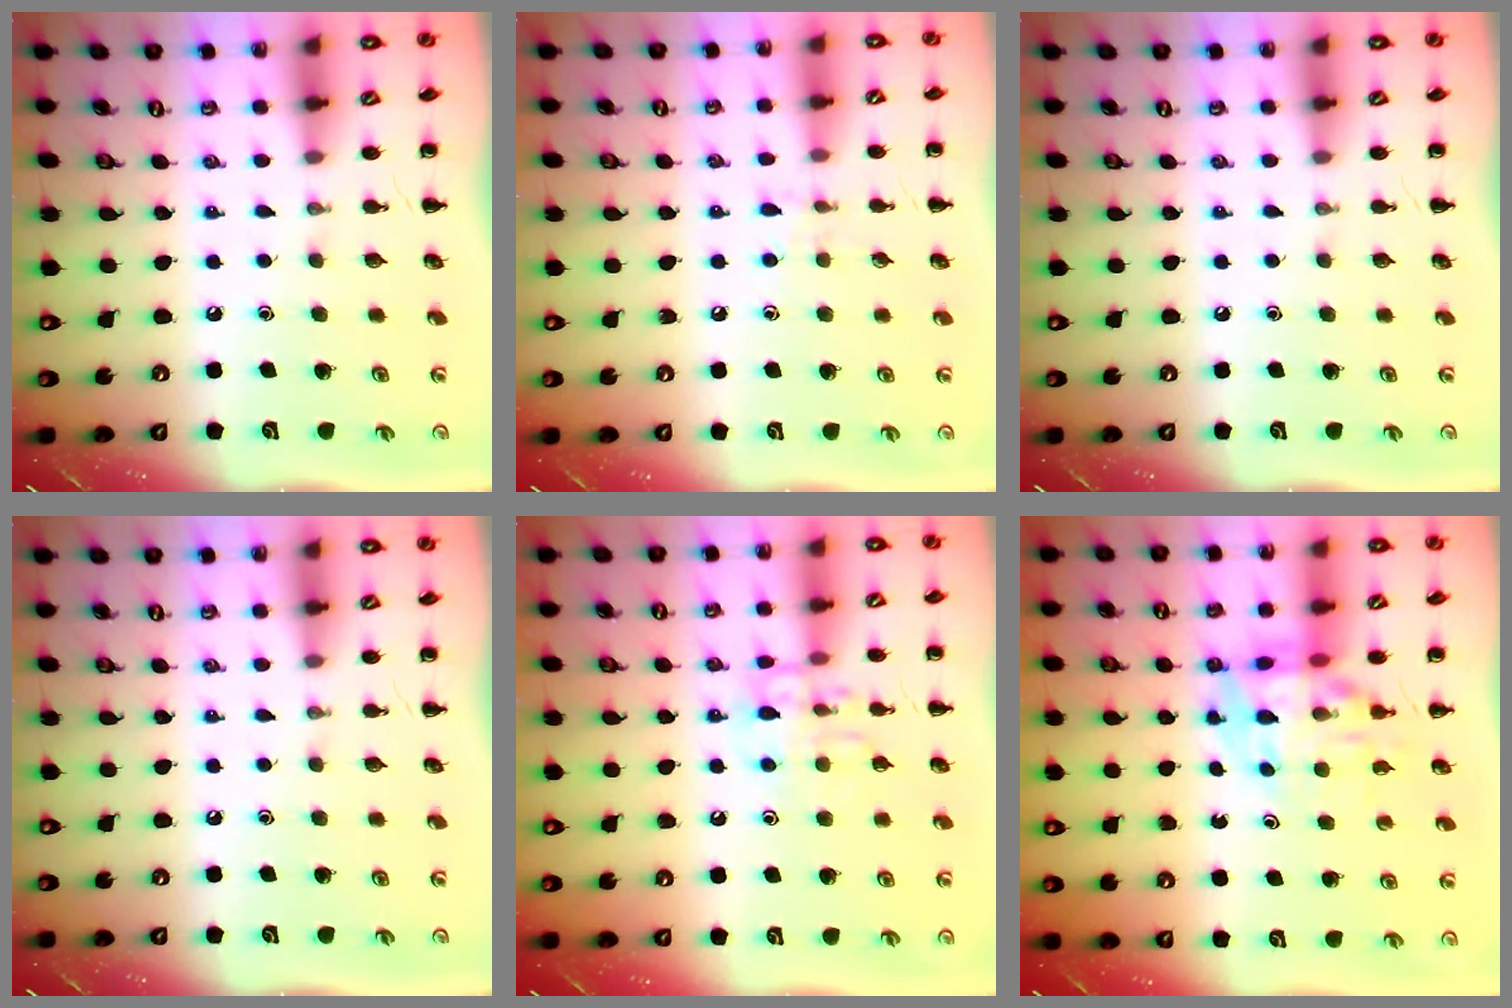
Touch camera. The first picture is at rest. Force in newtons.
{"total": 5.1, "press": 4.8, "slide": 1.5}
{"total": 0.0}
{"total": 0.0}
{"total": 10.0, "press": 10.0, "slide": 0.6}
{"total": 10.3, "press": 10.0, "slide": 2.7}